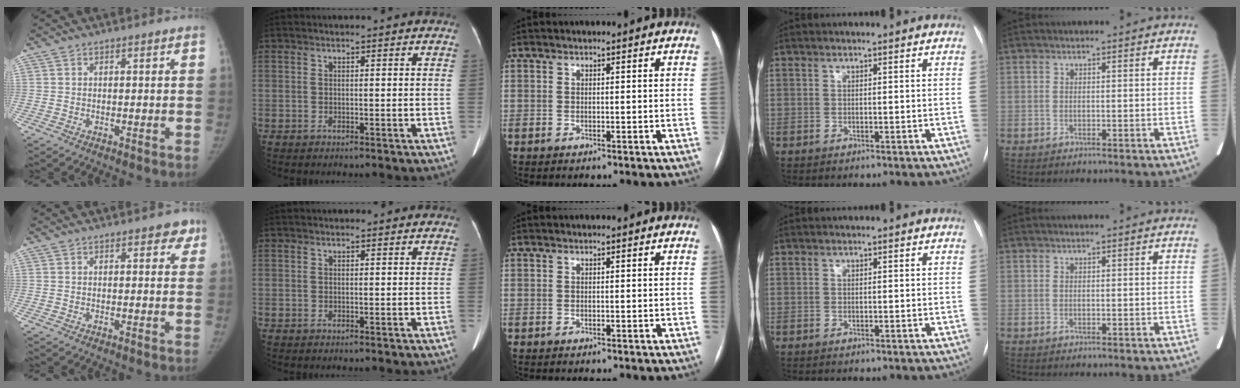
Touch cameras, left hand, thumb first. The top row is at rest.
{"thumb": {"total": 2.8, "force": [1.6, 1.5, 1.7], "torque": [0.005, -0.003, 0.014]}}